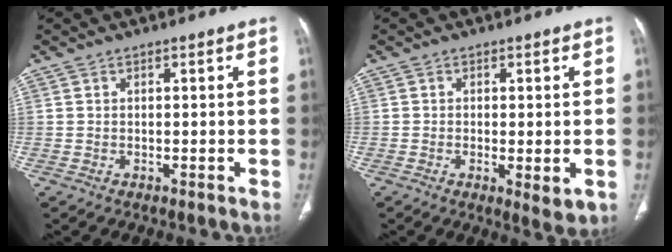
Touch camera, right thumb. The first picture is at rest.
{"total": 4.5, "force": [-1.0, 1.6, 4.0], "torque": [-0.062, -0.012, -0.013]}